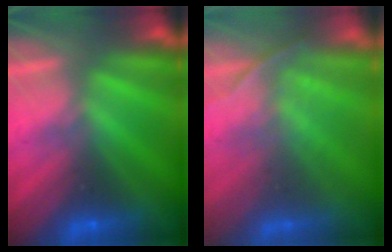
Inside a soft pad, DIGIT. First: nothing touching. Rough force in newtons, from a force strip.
{"total": 1.8}